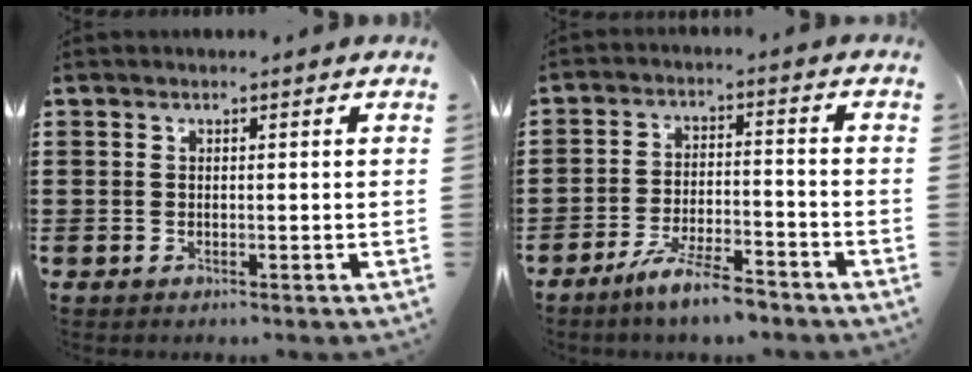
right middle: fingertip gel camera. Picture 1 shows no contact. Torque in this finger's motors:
{"motor_torque": [2.14, 0.00, 0.36, 0.10]}